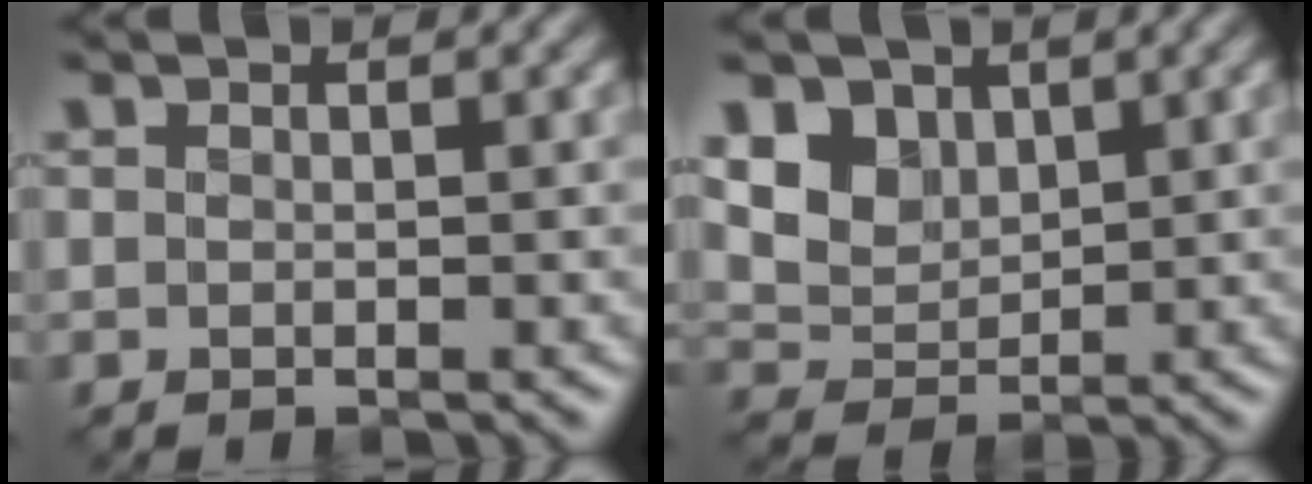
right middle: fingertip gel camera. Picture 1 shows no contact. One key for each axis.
{"total": 5.6, "fx": 2.8, "fy": 4.0, "fz": 2.7, "tx": -0.081, "ty": -0.006, "tz": 0.067}